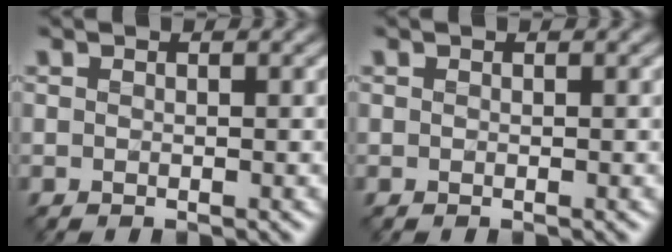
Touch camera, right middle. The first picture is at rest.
{"total": 0.0}